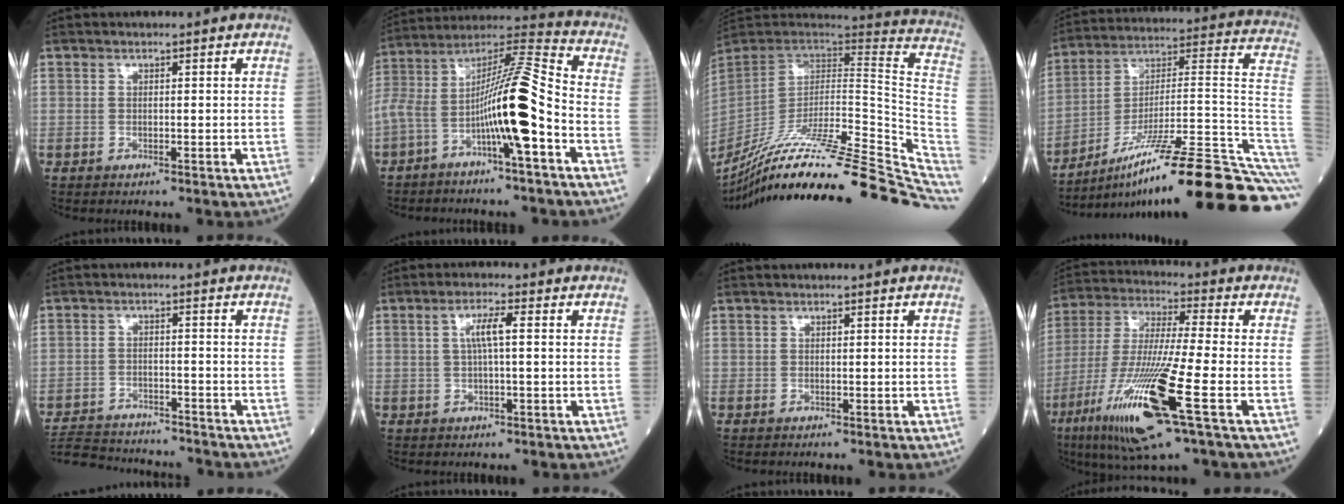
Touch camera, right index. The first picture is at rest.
{"total": 16.6, "force": [-5.6, 1.0, 15.6], "torque": [-0.299, 0.026, -0.101]}
{"total": 36.8, "force": [-30.1, 2.0, 21.1], "torque": [-0.229, -0.049, -0.441]}
{"total": 26.8, "force": [-18.9, -0.5, 19.0], "torque": [-0.186, 0.027, -0.305]}
{"total": 13.0, "force": [-12.4, 1.9, 3.4], "torque": [-0.064, 0.003, -0.183]}
{"total": 3.6, "force": [0.6, 0.2, 3.5], "torque": [-0.069, 0.007, 0.011]}
{"total": 0.0}
{"total": 18.4, "force": [-7.6, 0.5, 16.8], "torque": [-0.364, -0.039, -0.145]}